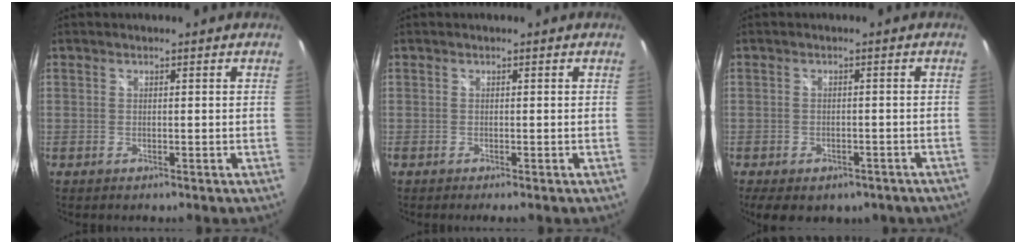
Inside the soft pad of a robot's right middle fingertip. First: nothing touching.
{"total": 0.6, "force": [-0.5, -0.1, 0.4], "torque": [-0.005, -0.001, -0.010]}
{"total": 9.7, "force": [-6.4, 5.1, 5.2], "torque": [-0.112, -0.021, -0.077]}